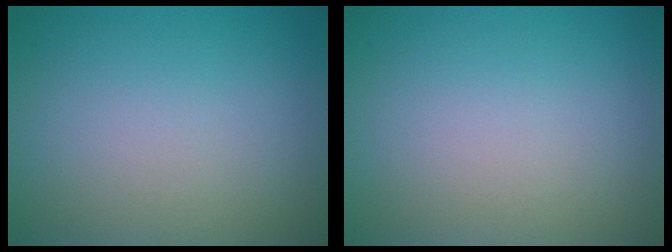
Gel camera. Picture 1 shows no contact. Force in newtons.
{"total": 0.0}